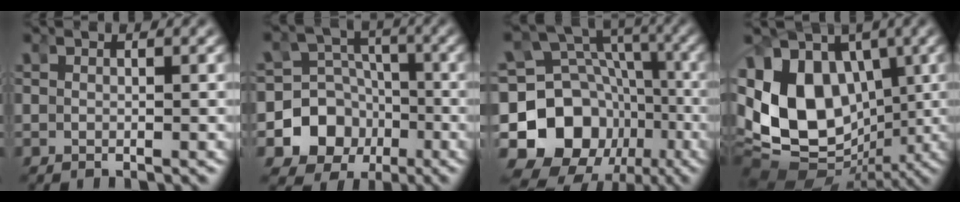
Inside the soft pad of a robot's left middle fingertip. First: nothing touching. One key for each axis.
{"total": 14.8, "fx": -5.5, "fy": 13.1, "fz": 4.2, "tx": -0.089, "ty": -0.061, "tz": -0.092}
{"total": 22.8, "fx": -4.6, "fy": 19.7, "fz": 10.5, "tx": -0.223, "ty": -0.086, "tz": -0.067}
{"total": 19.1, "fx": -1.4, "fy": 15.5, "fz": 11.0, "tx": -0.230, "ty": -0.069, "tz": -0.002}